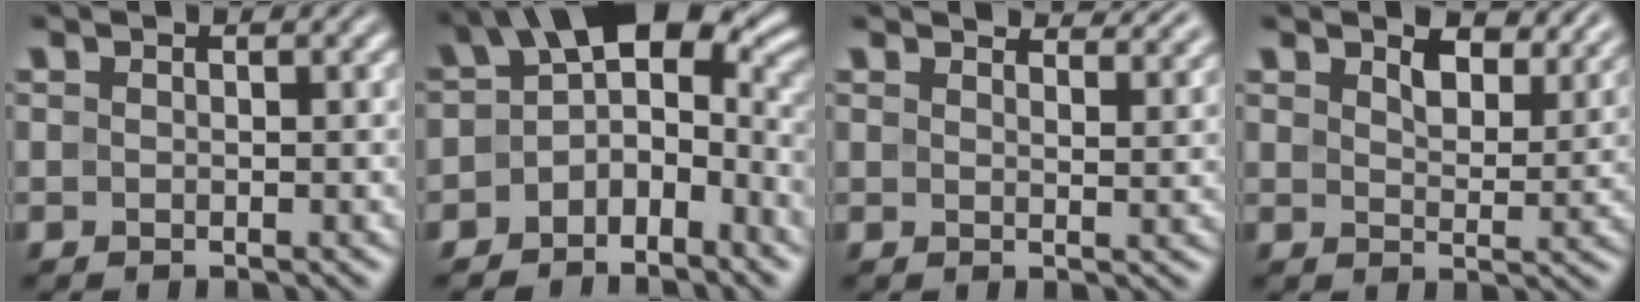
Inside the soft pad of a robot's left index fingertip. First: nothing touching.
{"total": 7.7, "force": [-0.3, 4.9, 5.9], "torque": [-0.070, 0.016, -0.025]}
{"total": 4.5, "force": [4.2, 0.9, 1.4], "torque": [-0.024, 0.005, 0.044]}
{"total": 5.0, "force": [3.5, 2.2, 2.9], "torque": [-0.053, -0.001, 0.044]}